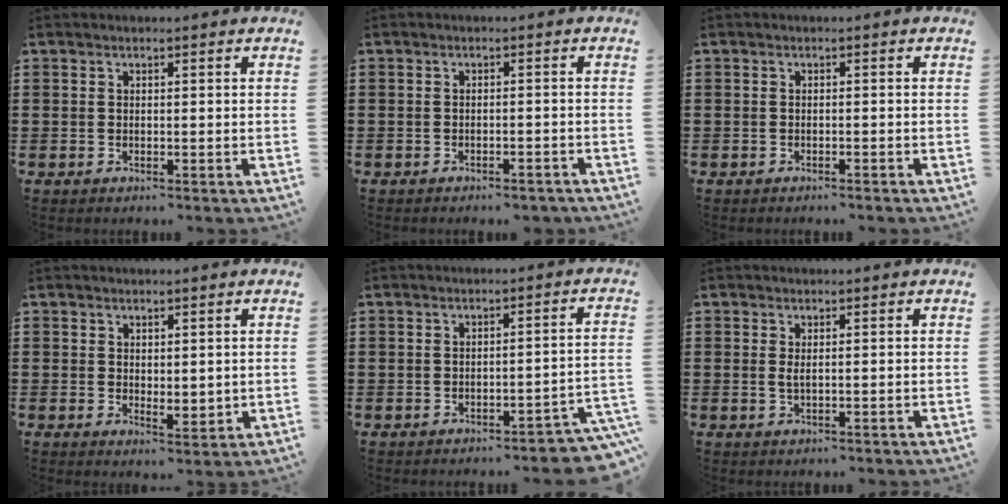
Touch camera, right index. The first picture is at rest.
{"total": 1.6, "force": [-1.5, 0.0, 0.5], "torque": [-0.014, -0.003, -0.029]}
{"total": 0.7, "force": [-0.6, -0.2, 0.2], "torque": [-0.006, -0.005, -0.012]}
{"total": 2.0, "force": [1.6, 0.9, 0.7], "torque": [-0.010, -0.001, 0.031]}
{"total": 2.8, "force": [-2.6, 0.5, 0.9], "torque": [-0.020, -0.001, -0.055]}
{"total": 1.1, "force": [0.2, -0.1, 1.1], "torque": [-0.024, -0.003, 0.003]}